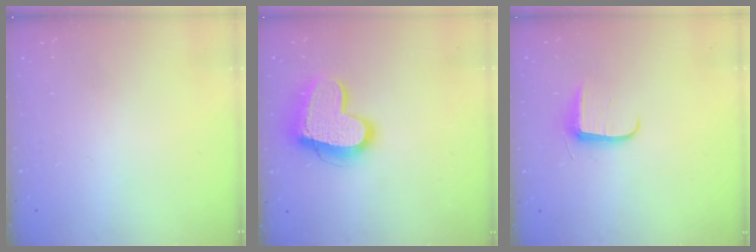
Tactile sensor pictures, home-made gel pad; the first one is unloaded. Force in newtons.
{"total": 16.5, "press": 16.4, "slide": 1.5}
{"total": 6.8, "press": 6.7, "slide": 0.9}